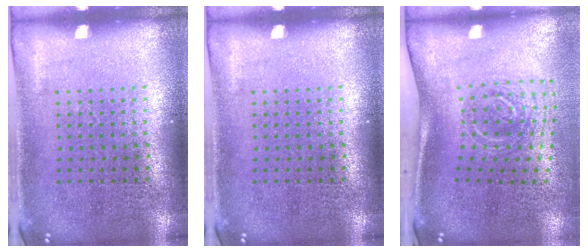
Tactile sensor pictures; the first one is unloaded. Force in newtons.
{"total": 0.0}
{"total": 2.0, "press": 1.3, "slide": 1.5}